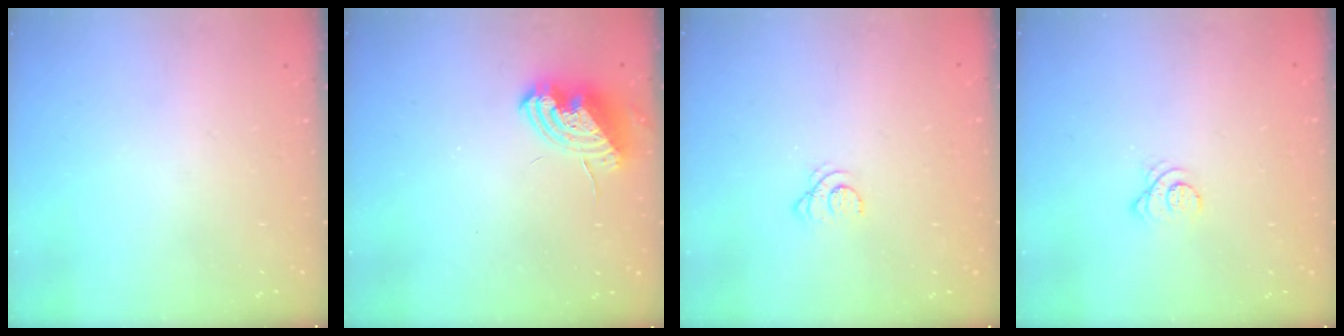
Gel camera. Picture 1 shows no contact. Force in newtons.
{"total": 8.9, "press": 8.9, "slide": 0.4}
{"total": 2.0, "press": 2.0, "slide": 0.2}
{"total": 3.3, "press": 3.2, "slide": 0.6}